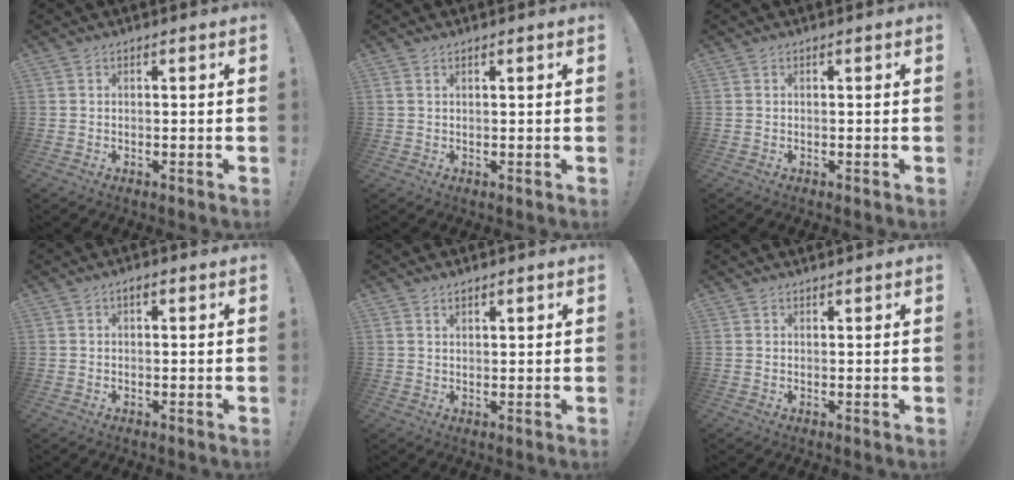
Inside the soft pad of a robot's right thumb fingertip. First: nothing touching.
{"total": 1.0, "force": [0.6, 0.1, 0.8], "torque": [-0.021, 0.003, 0.012]}
{"total": 0.0}
{"total": 1.3, "force": [0.5, 0.5, 1.0], "torque": [-0.013, -0.001, 0.007]}
{"total": 1.7, "force": [1.3, 0.7, 0.8], "torque": [-0.004, -0.007, 0.022]}
{"total": 0.9, "force": [0.9, 0.1, -0.2], "torque": [0.012, -0.004, 0.016]}